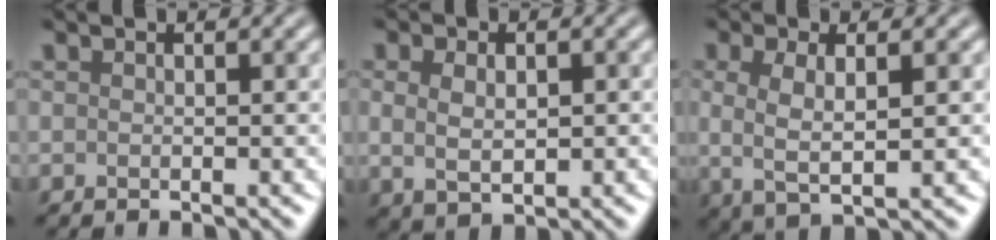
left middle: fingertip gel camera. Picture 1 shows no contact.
{"total": 3.0, "force": [0.3, 1.7, 2.4], "torque": [-0.047, -0.003, 0.009]}
{"total": 3.6, "force": [0.1, 1.1, 3.4], "torque": [-0.070, -0.002, 0.003]}